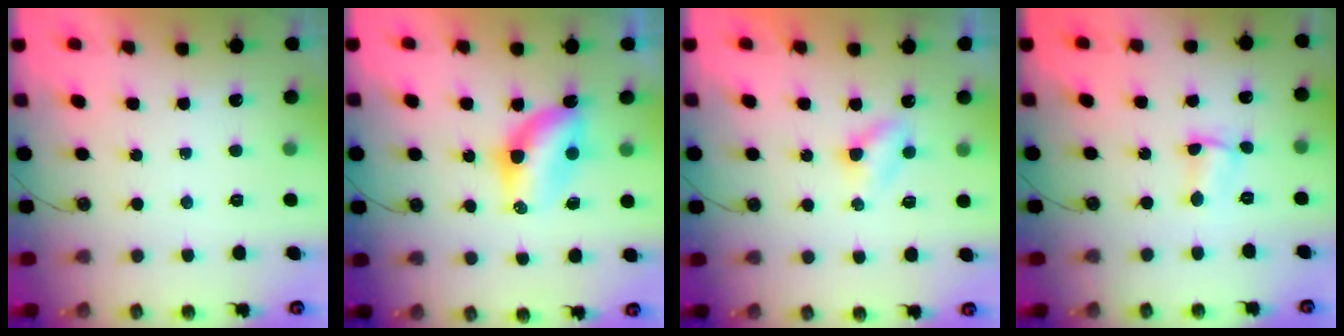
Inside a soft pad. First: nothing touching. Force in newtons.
{"total": 7.1, "press": 6.9, "slide": 1.6}
{"total": 4.0, "press": 4.0, "slide": 0.5}
{"total": 1.8, "press": 1.7, "slide": 0.5}